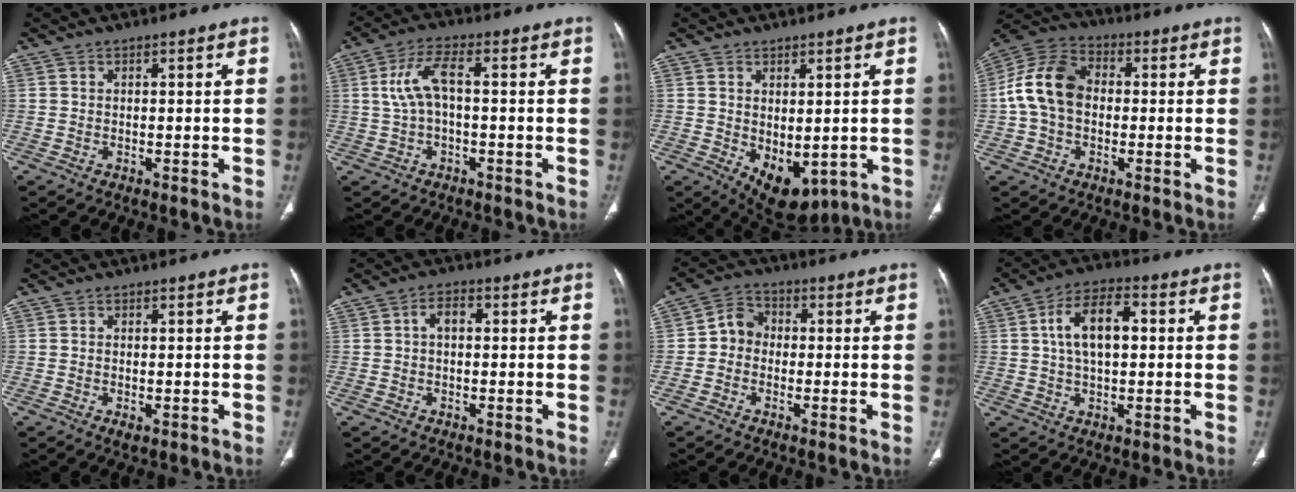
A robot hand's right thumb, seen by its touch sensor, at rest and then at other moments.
{"total": 6.5, "force": [0.4, 2.7, 5.9], "torque": [-0.134, 0.023, 0.004]}
{"total": 8.8, "force": [-1.4, 4.9, 7.1], "torque": [-0.088, -0.011, 0.006]}
{"total": 12.3, "force": [-0.1, 8.9, 8.6], "torque": [-0.158, 0.033, -0.013]}
{"total": 1.4, "force": [-0.5, 0.6, 1.2], "torque": [-0.024, -0.004, -0.007]}
{"total": 3.0, "force": [0.2, 1.9, 2.4], "torque": [-0.034, 0.013, -0.002]}
{"total": 5.1, "force": [-0.7, 4.4, 2.5], "torque": [-0.025, 0.019, -0.027]}
{"total": 9.9, "force": [1.4, 5.2, 8.2], "torque": [-0.141, 0.018, 0.020]}